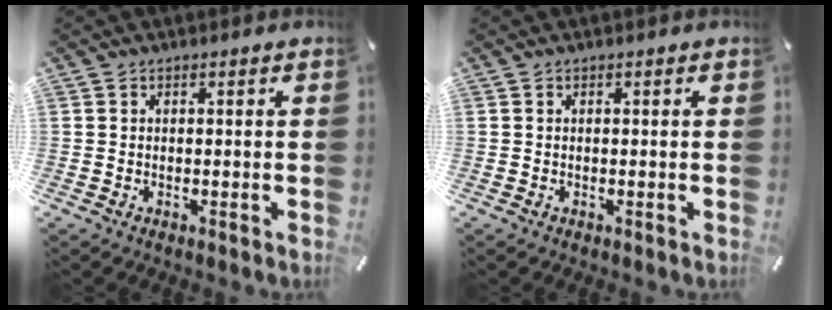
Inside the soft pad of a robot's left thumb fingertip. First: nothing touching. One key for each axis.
{"total": 0.0}